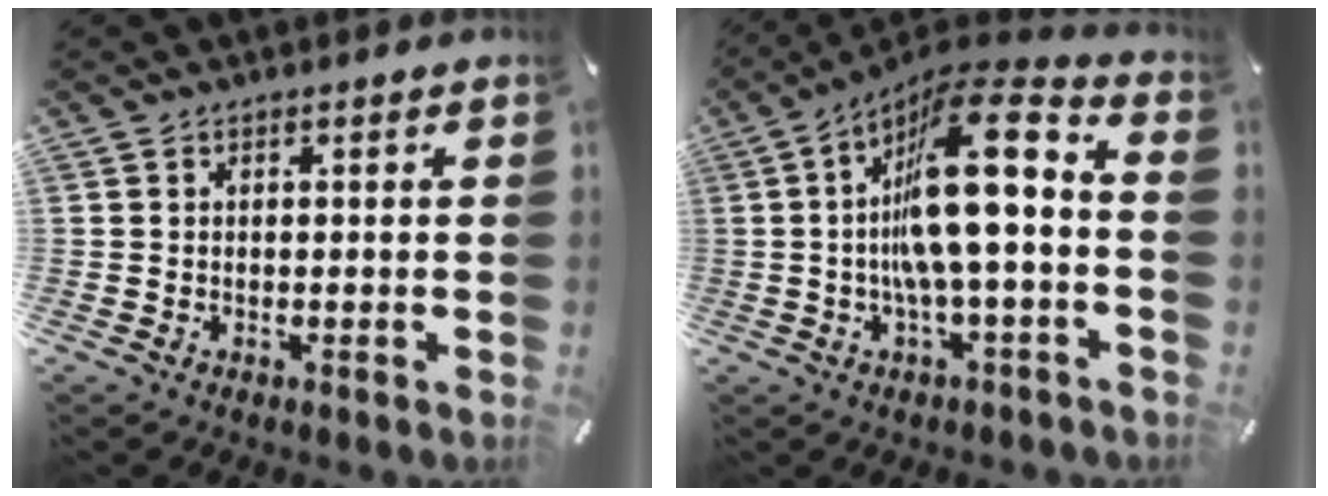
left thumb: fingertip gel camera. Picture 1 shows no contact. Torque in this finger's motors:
{"motor_torque": [1.44, 3.57, 1.71, 1.02, 0.74]}